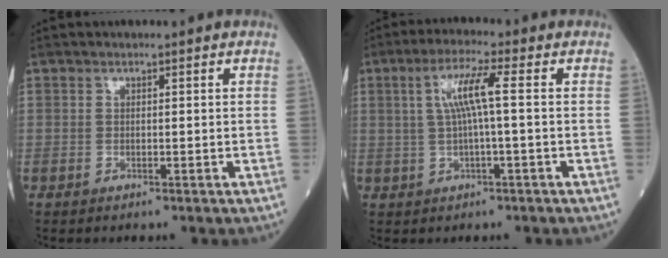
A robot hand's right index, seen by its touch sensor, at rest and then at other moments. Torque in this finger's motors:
{"motor_torque": [1.12, 0.25, 0.53, 0.13]}